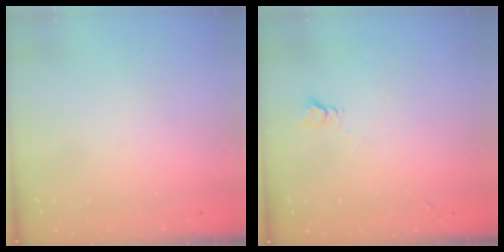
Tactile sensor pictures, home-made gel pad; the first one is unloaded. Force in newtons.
{"total": 3.2, "press": 3.2, "slide": 0.4}